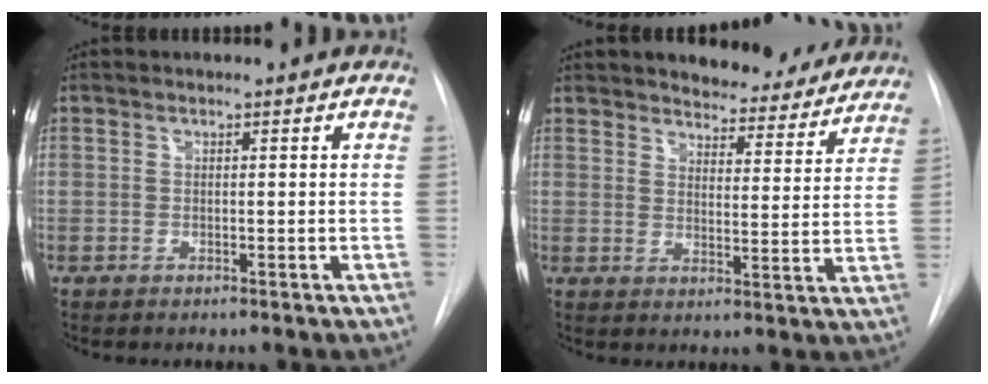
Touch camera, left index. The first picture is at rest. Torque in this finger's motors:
{"motor_torque": [0.24, -0.61, 0.73, 0.13]}